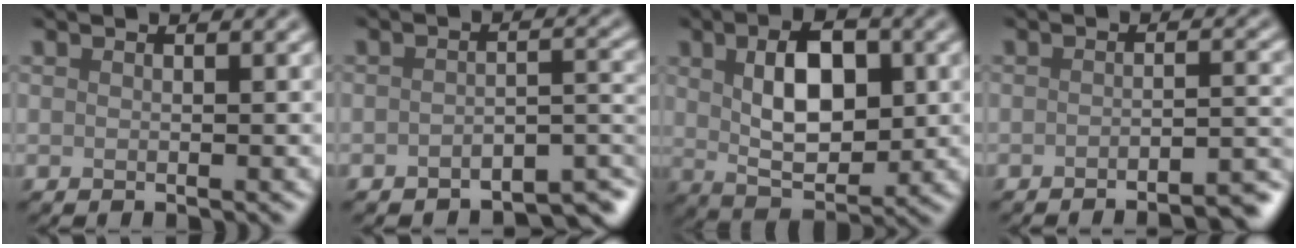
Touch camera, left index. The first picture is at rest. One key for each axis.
{"total": 4.3, "fx": -3.6, "fy": 1.0, "fz": 2.0, "tx": -0.025, "ty": -0.001, "tz": -0.050}
{"total": 7.3, "fx": 1.2, "fy": 3.8, "fz": 6.0, "tx": -0.097, "ty": 0.008, "tz": 0.020}
{"total": 4.3, "fx": -3.4, "fy": 0.8, "fz": 2.5, "tx": -0.023, "ty": 0.012, "tz": -0.045}